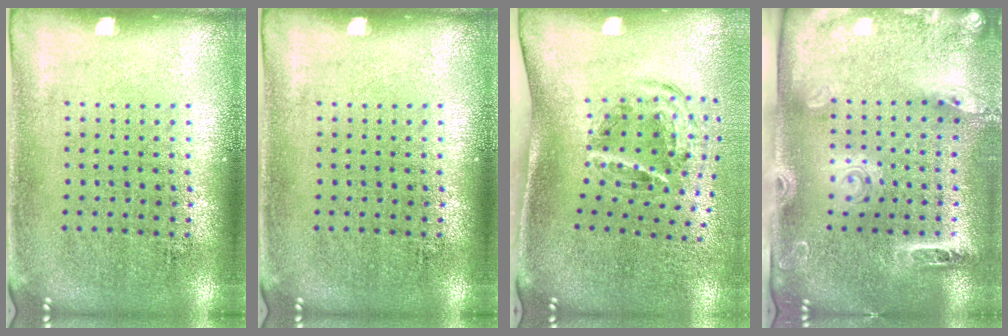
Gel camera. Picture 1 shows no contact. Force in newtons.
{"total": 0.0}
{"total": 1.5, "press": 1.1, "slide": 1.0}
{"total": 2.7, "press": 2.0, "slide": 1.8}